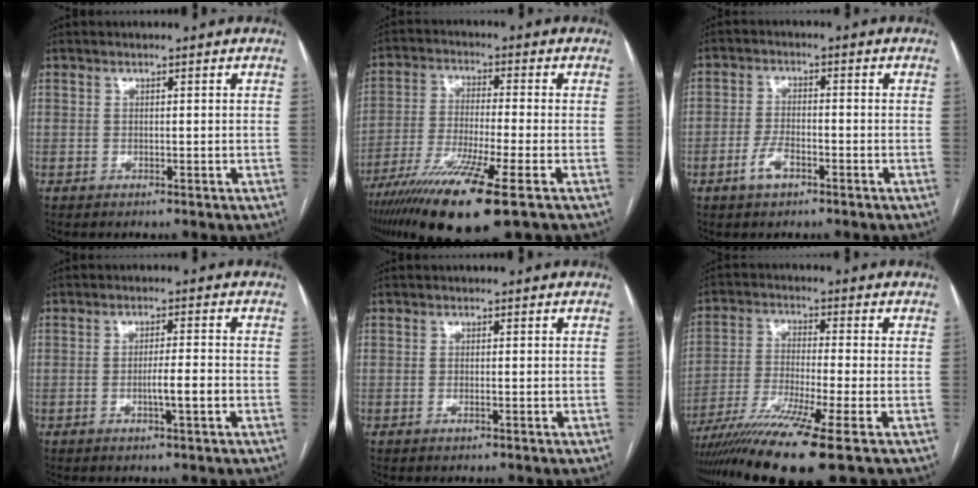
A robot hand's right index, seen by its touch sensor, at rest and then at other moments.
{"total": 14.3, "force": [-8.6, -0.1, 11.4], "torque": [-0.229, -0.040, -0.154]}
{"total": 4.1, "force": [-2.3, 1.9, 2.9], "torque": [-0.059, 0.003, -0.042]}
{"total": 3.8, "force": [-1.2, 0.0, 3.6], "torque": [-0.060, -0.002, -0.020]}
{"total": 0.7, "force": [-0.2, 0.1, 0.6], "torque": [-0.014, -0.001, -0.003]}
{"total": 13.0, "force": [-8.8, -1.6, 9.4], "torque": [-0.177, -0.035, -0.151]}